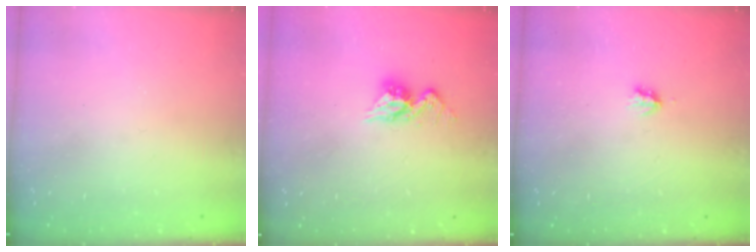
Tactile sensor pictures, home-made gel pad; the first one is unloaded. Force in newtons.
{"total": 8.9, "press": 8.9, "slide": 0.6}
{"total": 1.9, "press": 1.8, "slide": 0.4}